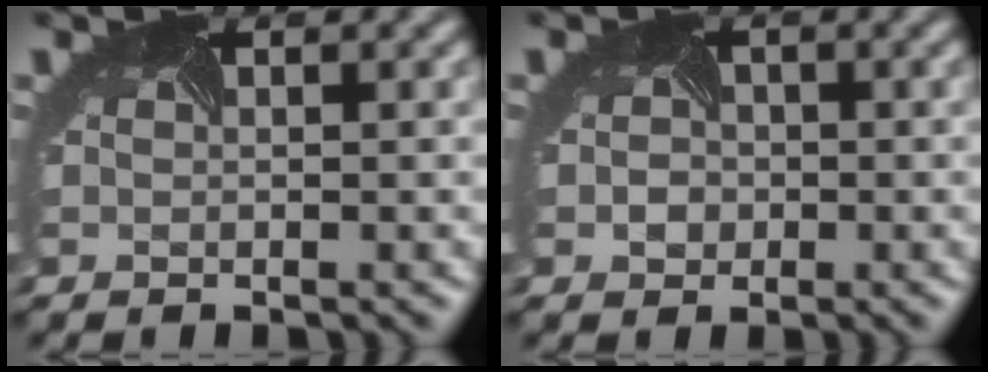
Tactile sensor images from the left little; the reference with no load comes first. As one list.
[{"total": 2.0, "force": [-0.2, 1.8, 0.7], "torque": [-0.006, 0.001, -0.007]}]